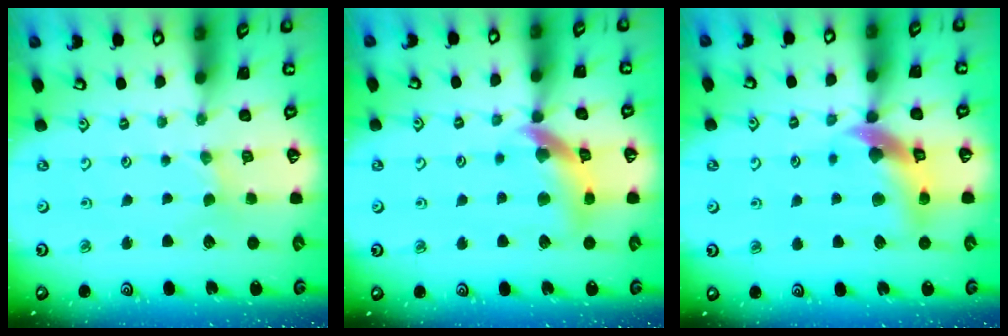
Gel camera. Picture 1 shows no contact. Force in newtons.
{"total": 13.4, "press": 13.3, "slide": 1.7}
{"total": 11.8, "press": 11.7, "slide": 1.6}